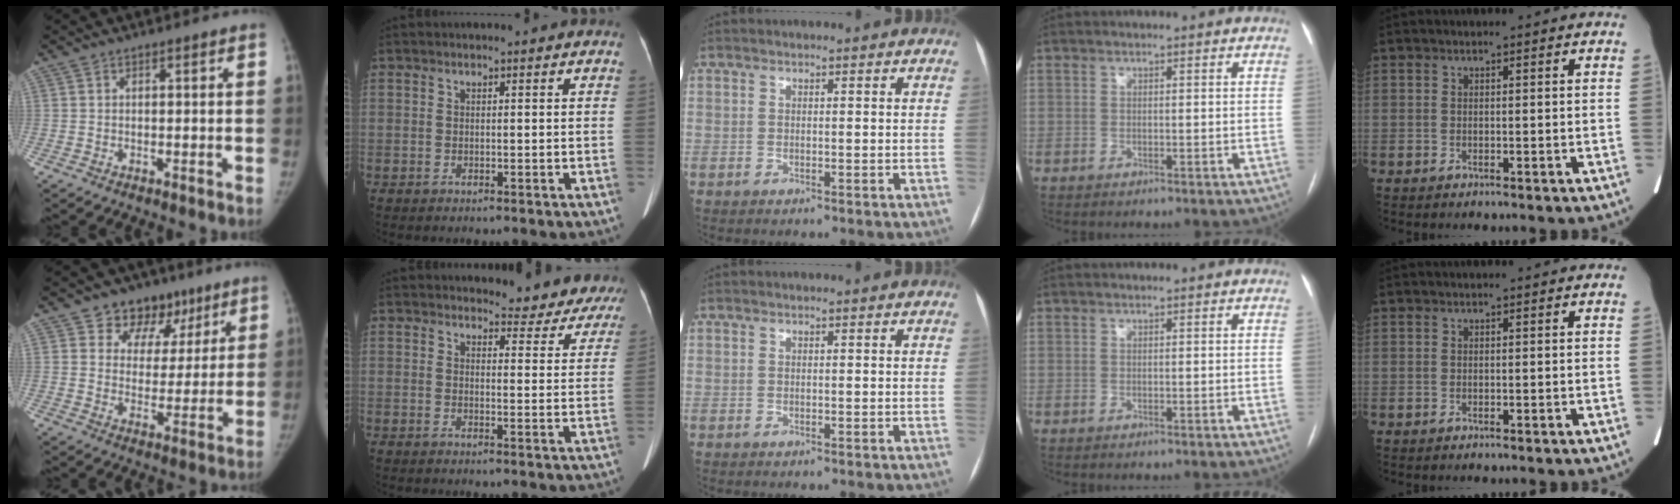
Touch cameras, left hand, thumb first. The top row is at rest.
{"thumb": {"total": 11.2, "force": [6.8, 8.4, 3.2], "torque": [0.008, -0.017, 0.101]}, "index": {"total": 10.0, "force": [9.6, 2.6, 0.3], "torque": [0.029, -0.032, 0.081]}}